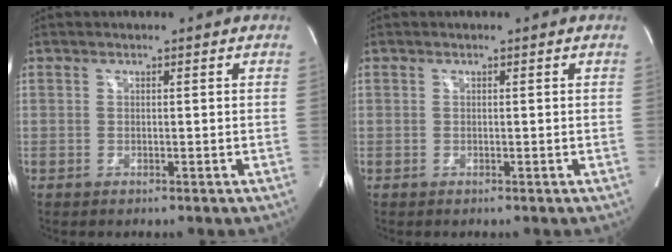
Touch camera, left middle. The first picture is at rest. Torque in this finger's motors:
{"motor_torque": [0.17, 0.18, 0.03, 0.00]}